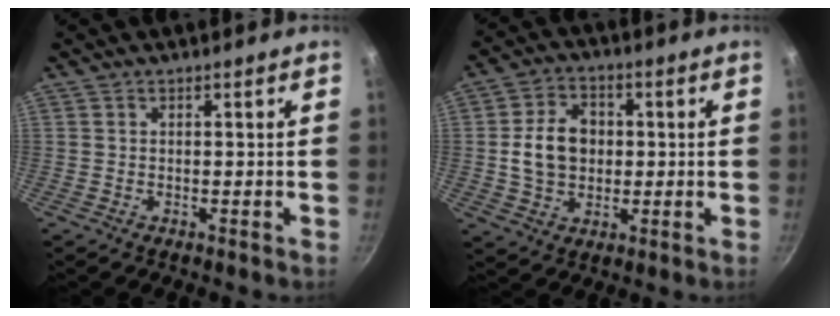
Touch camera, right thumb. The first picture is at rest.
{"total": 9.9, "force": [0.4, 7.6, 6.2], "torque": [-0.087, 0.011, 0.004]}